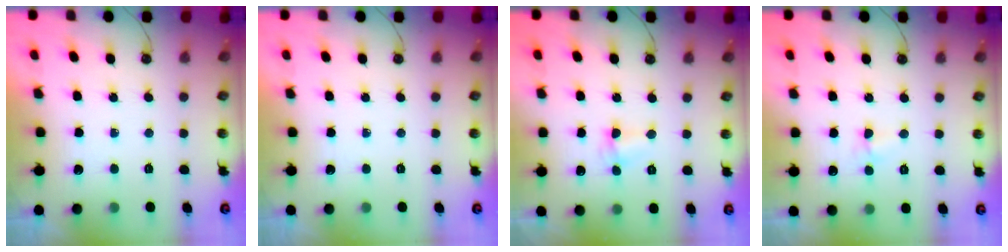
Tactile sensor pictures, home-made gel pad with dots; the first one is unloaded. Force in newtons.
{"total": 0.0}
{"total": 2.9, "press": 2.8, "slide": 0.7}
{"total": 3.8, "press": 3.8, "slide": 0.5}